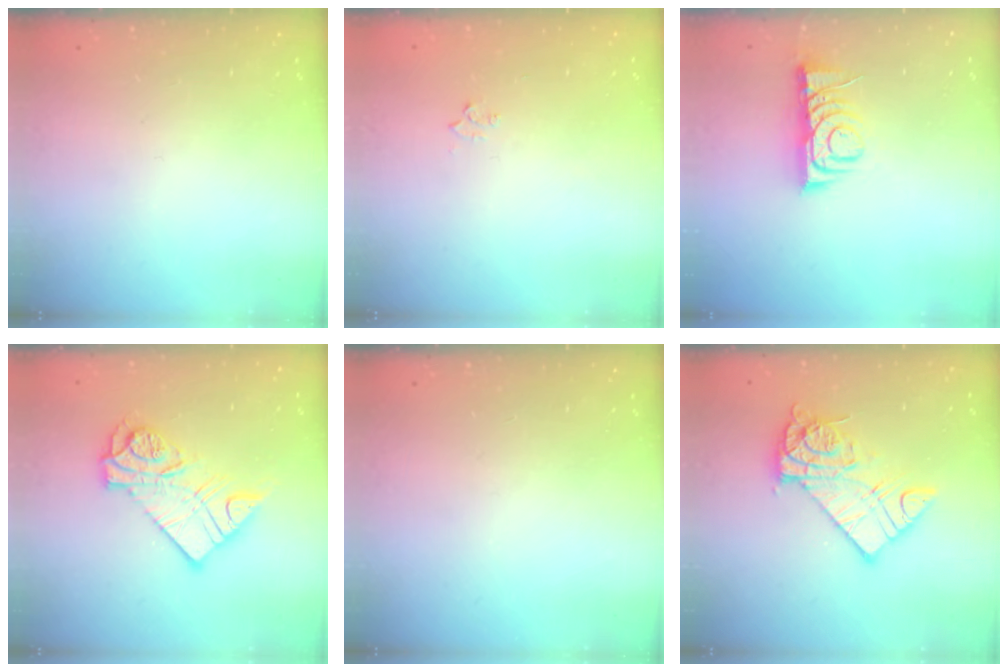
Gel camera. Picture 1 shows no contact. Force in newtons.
{"total": 2.9, "press": 2.8, "slide": 0.4}
{"total": 7.4, "press": 7.4, "slide": 0.1}
{"total": 13.1, "press": 13.0, "slide": 1.3}
{"total": 0.0}
{"total": 11.5, "press": 11.4, "slide": 1.0}